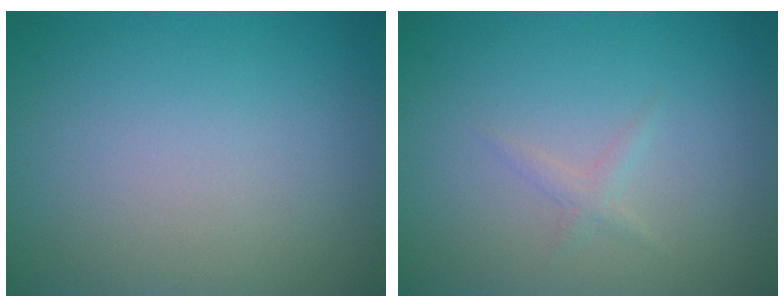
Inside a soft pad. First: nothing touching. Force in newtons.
{"total": 0.8, "press": 0.8, "slide": 0.0}